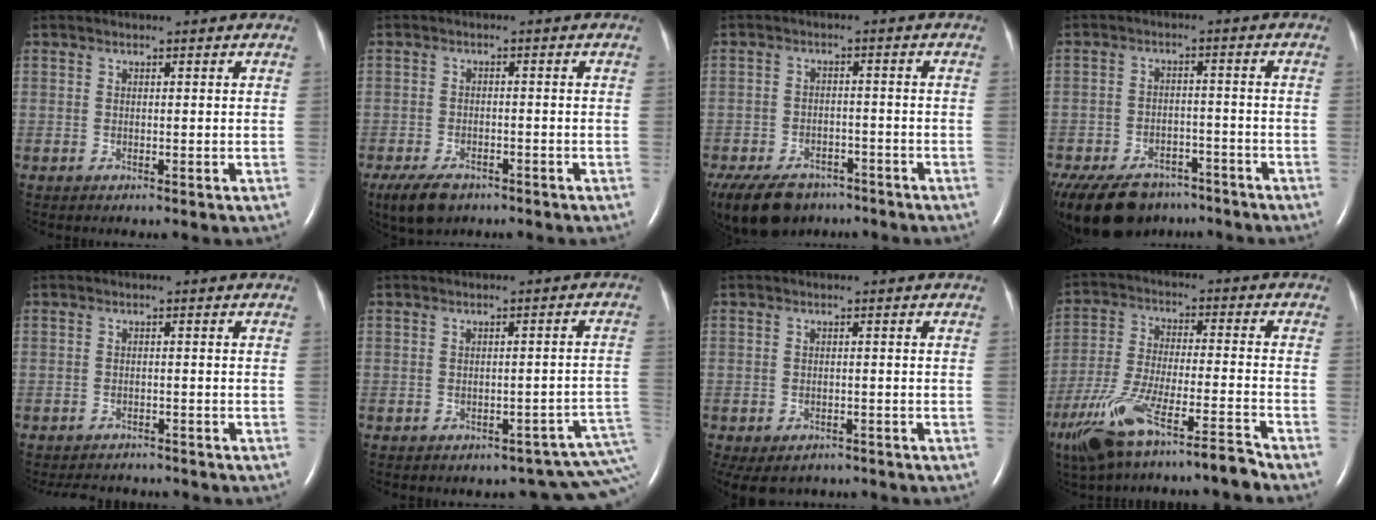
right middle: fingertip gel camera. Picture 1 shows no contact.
{"total": 8.6, "force": [-6.1, 4.7, 4.0], "torque": [-0.086, -0.007, -0.095]}
{"total": 13.7, "force": [-9.8, 7.8, 5.6], "torque": [-0.143, -0.010, -0.140]}
{"total": 18.7, "force": [-13.6, 10.3, 7.6], "torque": [-0.221, -0.022, -0.196]}
{"total": 6.4, "force": [-6.0, 1.8, 1.2], "torque": [-0.017, -0.006, -0.078]}
{"total": 8.7, "force": [-3.6, 4.5, 6.5], "torque": [-0.056, 0.025, -0.038]}
{"total": 7.1, "force": [-5.4, 4.2, 2.1], "torque": [-0.039, -0.001, -0.069]}
{"total": 13.2, "force": [-10.0, 0.6, 8.6], "torque": [-0.172, -0.015, -0.179]}